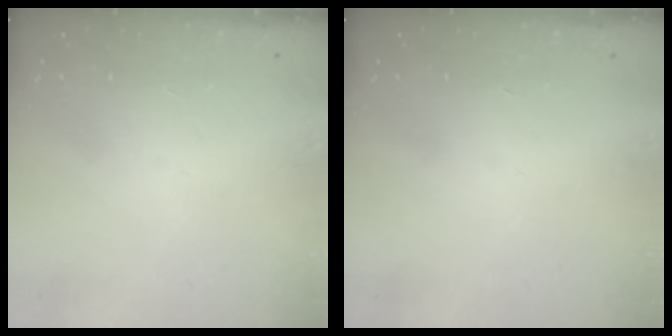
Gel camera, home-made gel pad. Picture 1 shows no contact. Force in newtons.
{"total": 0.0}